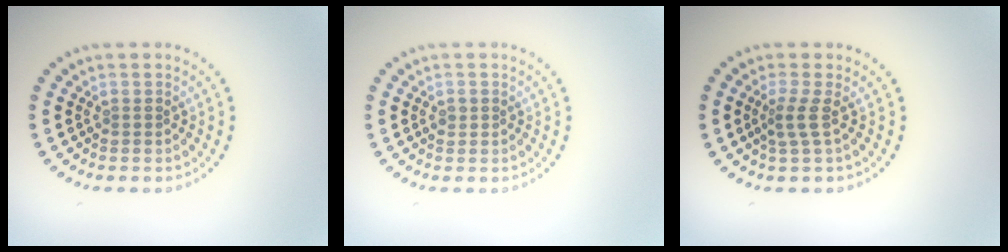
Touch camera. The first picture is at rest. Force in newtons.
{"total": 0.9, "press": 0.9, "slide": 0.1}
{"total": 1.8, "press": 1.1, "slide": 1.4}